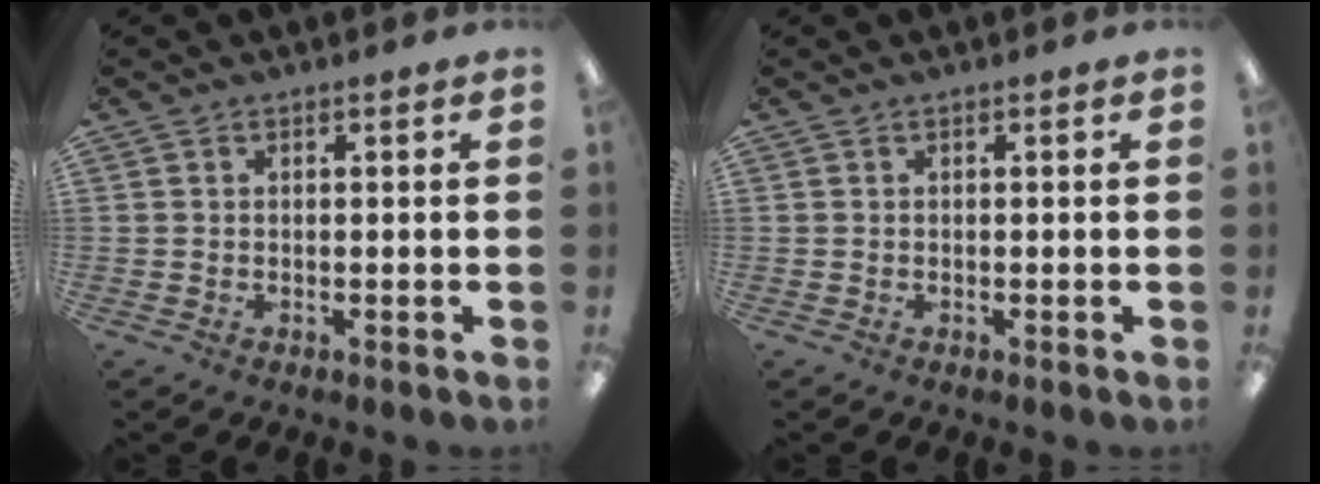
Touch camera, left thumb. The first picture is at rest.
{"total": 0.0}